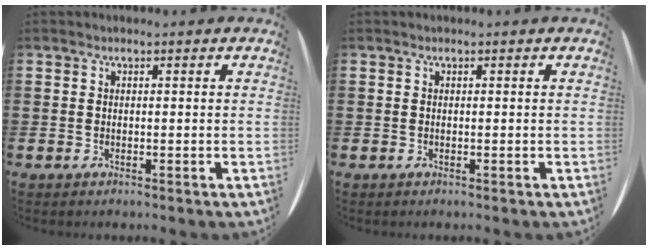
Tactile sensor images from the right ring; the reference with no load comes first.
{"total": 0.0}